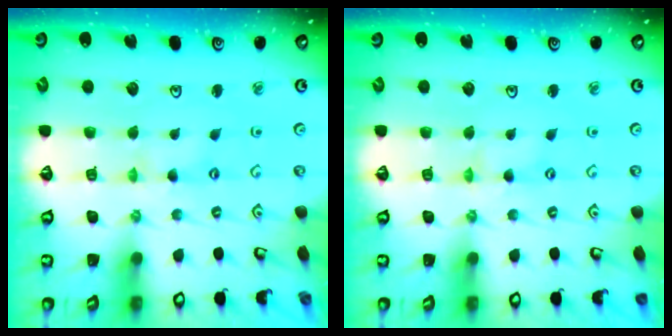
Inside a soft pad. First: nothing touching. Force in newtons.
{"total": 1.2, "press": 1.1, "slide": 0.2}